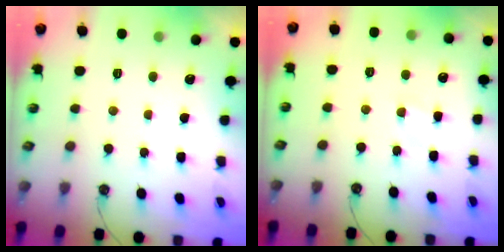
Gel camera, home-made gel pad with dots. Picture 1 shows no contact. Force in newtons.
{"total": 2.9, "press": 2.9, "slide": 0.5}